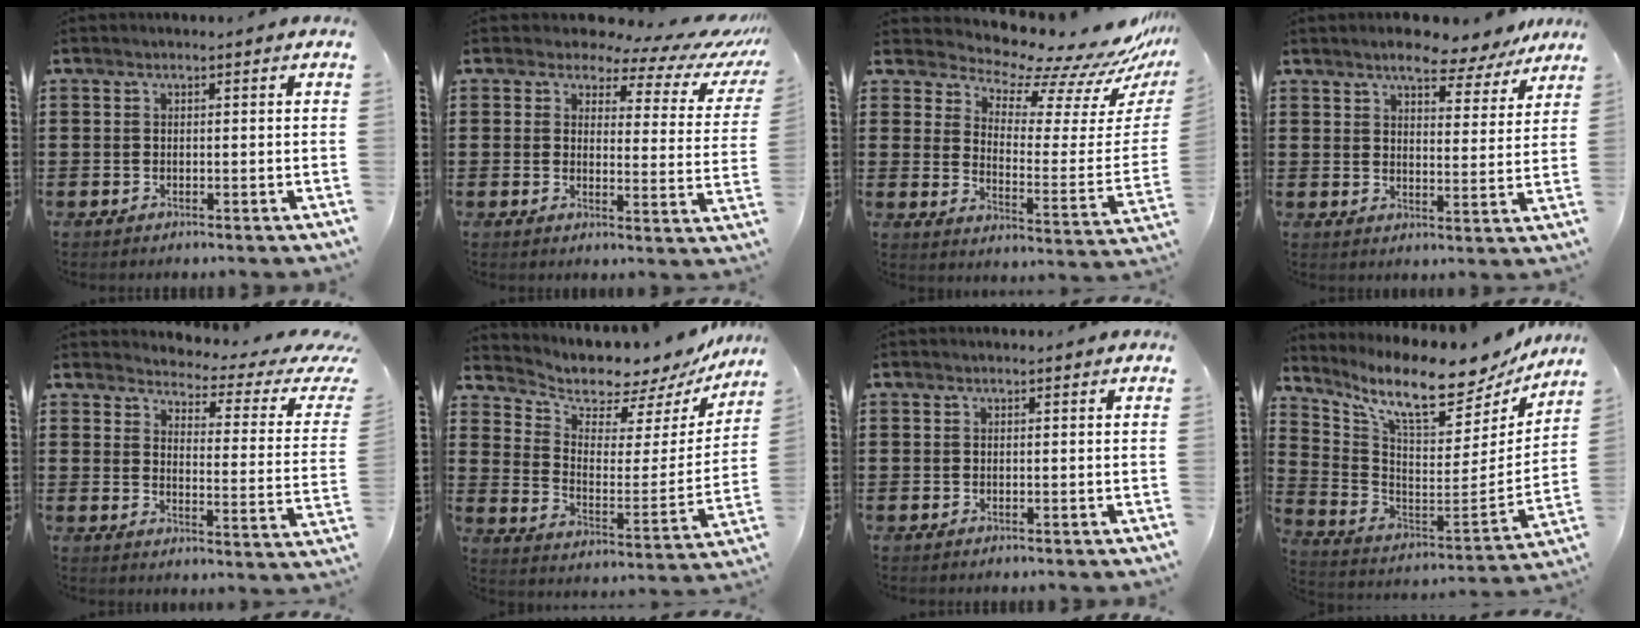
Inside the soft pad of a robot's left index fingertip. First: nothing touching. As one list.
[{"total": 4.4, "force": [3.3, 1.9, 2.2], "torque": [-0.047, -0.021, 0.048]}, {"total": 9.2, "force": [8.4, 1.5, 3.3], "torque": [-0.072, -0.081, 0.139]}, {"total": 6.2, "force": [5.6, 1.2, 2.3], "torque": [-0.047, -0.024, 0.098]}, {"total": 3.0, "force": [2.5, 0.5, 1.4], "torque": [-0.040, -0.029, 0.033]}, {"total": 6.3, "force": [6.0, 1.9, 0.6], "torque": [-0.044, -0.055, 0.102]}, {"total": 0.0}, {"total": 11.1, "force": [8.9, 2.3, 6.2], "torque": [-0.145, -0.068, 0.149]}]